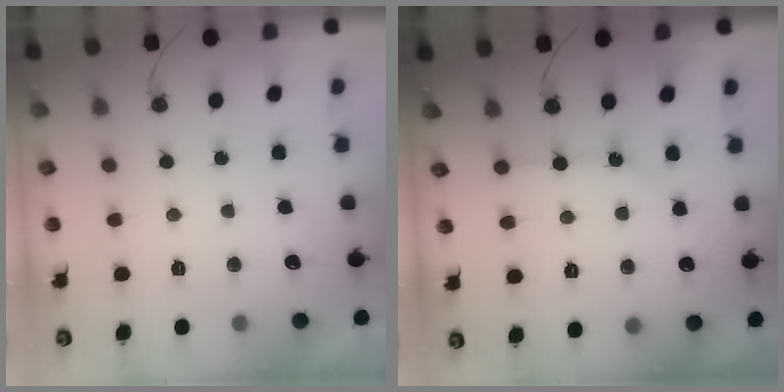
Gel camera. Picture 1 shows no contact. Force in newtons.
{"total": 2.0, "press": 2.0, "slide": 0.1}